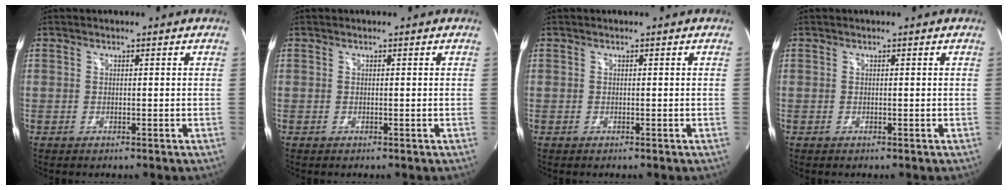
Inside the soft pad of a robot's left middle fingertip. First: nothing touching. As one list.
[{"total": 0.0}, {"total": 0.0}, {"total": 0.0}]